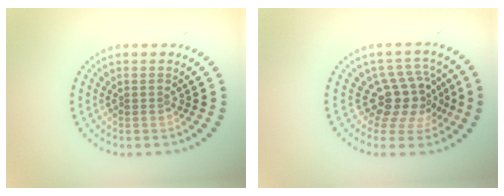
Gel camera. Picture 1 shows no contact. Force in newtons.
{"total": 4.1, "press": 3.1, "slide": 2.7}